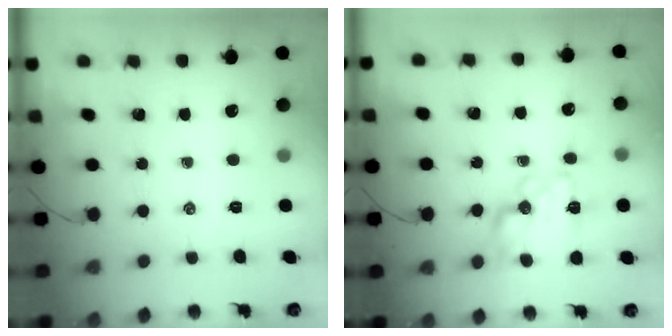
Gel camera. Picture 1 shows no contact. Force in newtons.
{"total": 13.1, "press": 13.1, "slide": 0.4}